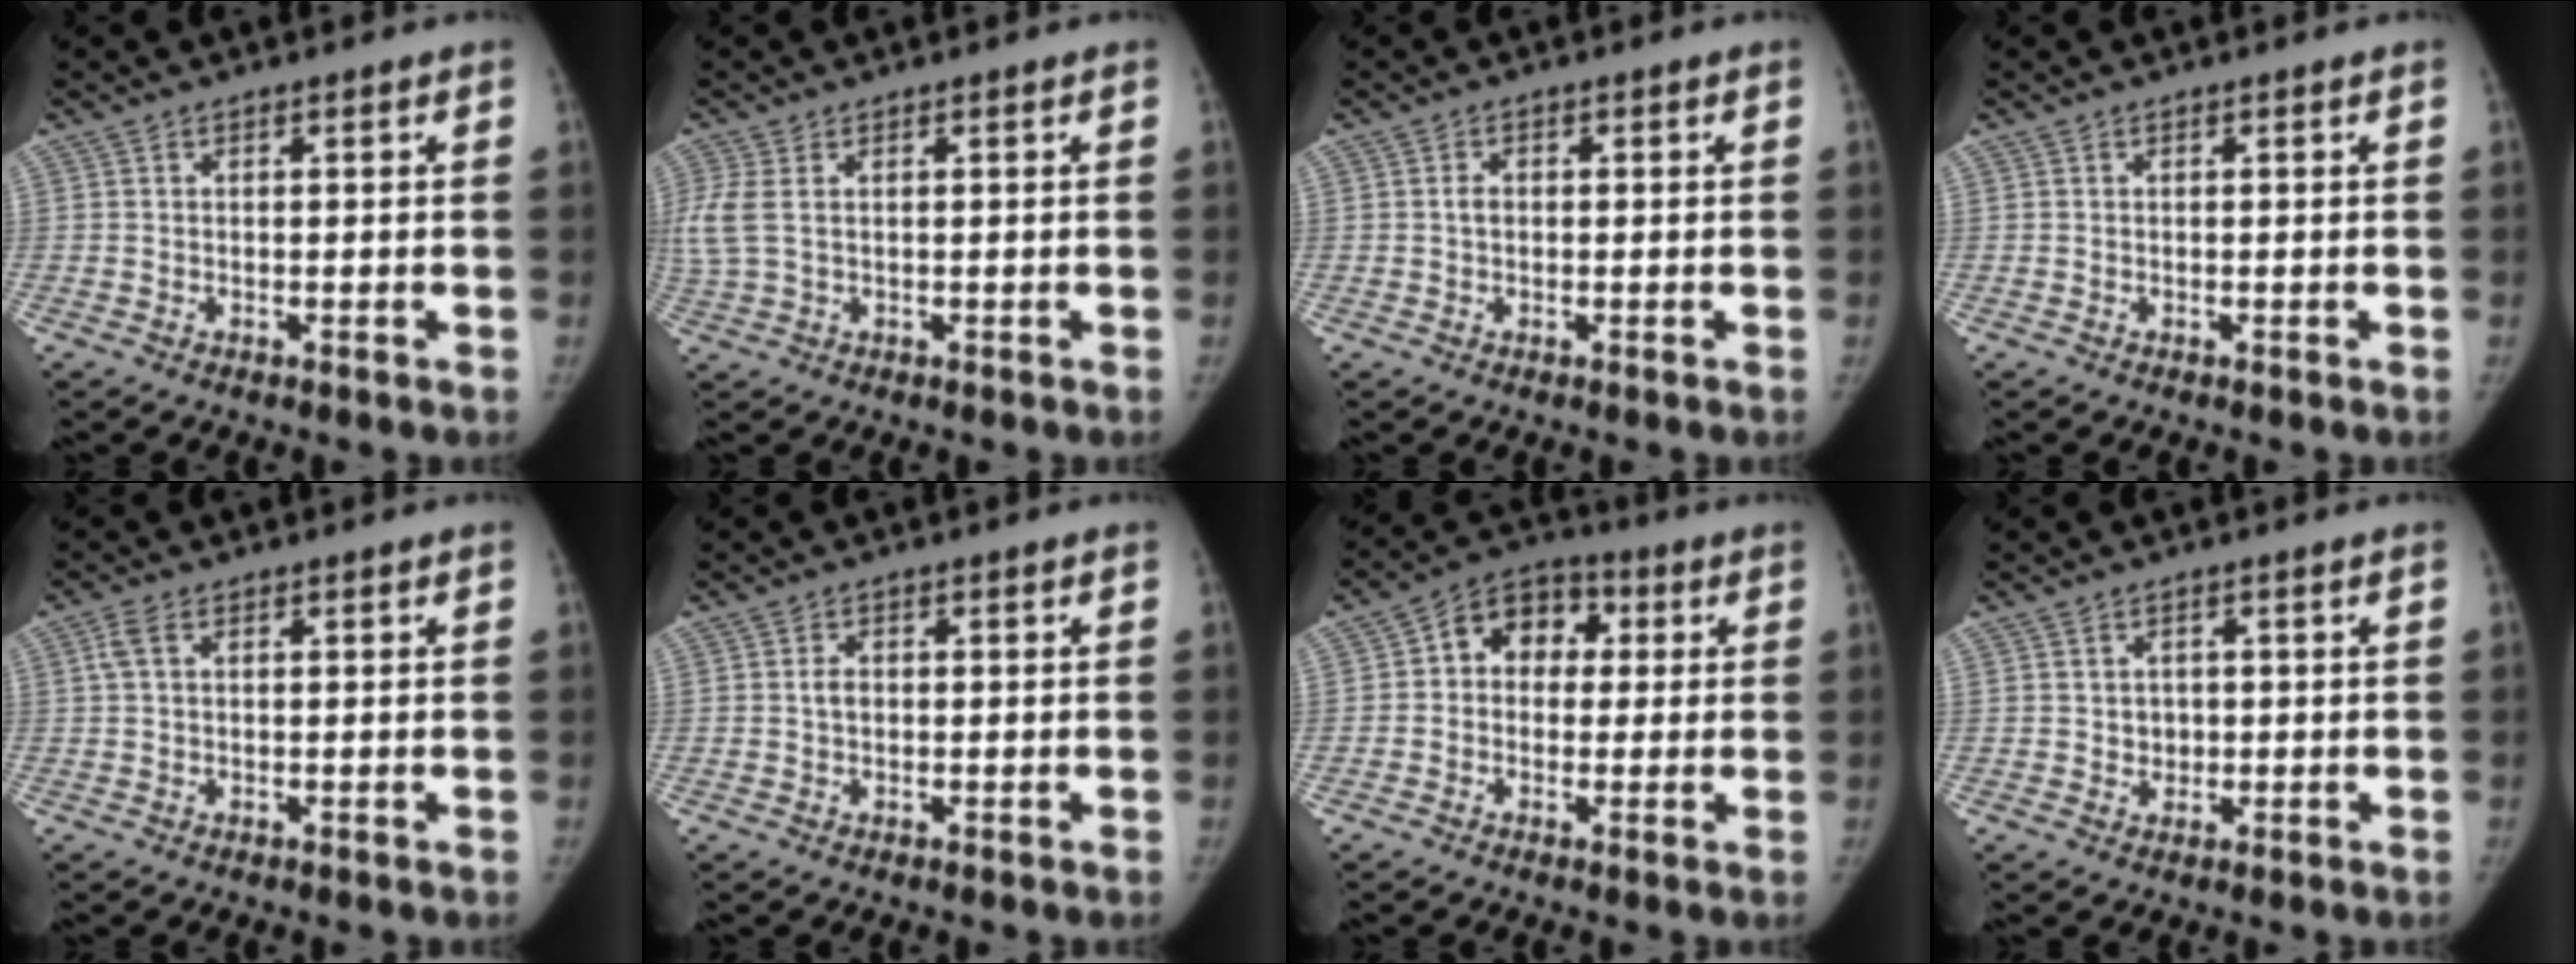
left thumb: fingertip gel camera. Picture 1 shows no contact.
{"total": 5.2, "force": [0.9, 3.1, 4.1], "torque": [-0.134, 0.013, 0.027]}
{"total": 1.2, "force": [0.0, 1.0, 0.8], "torque": [-0.007, 0.004, -0.003]}
{"total": 0.0}
{"total": 2.4, "force": [0.7, 1.4, 1.8], "torque": [-0.046, 0.011, 0.015]}
{"total": 1.6, "force": [0.0, 1.2, 1.1], "torque": [-0.015, 0.005, -0.001]}
{"total": 9.2, "force": [1.4, 7.3, 5.5], "torque": [-0.049, 0.021, 0.007]}
{"total": 2.1, "force": [0.0, 1.9, 0.8], "torque": [0.002, 0.000, 0.001]}